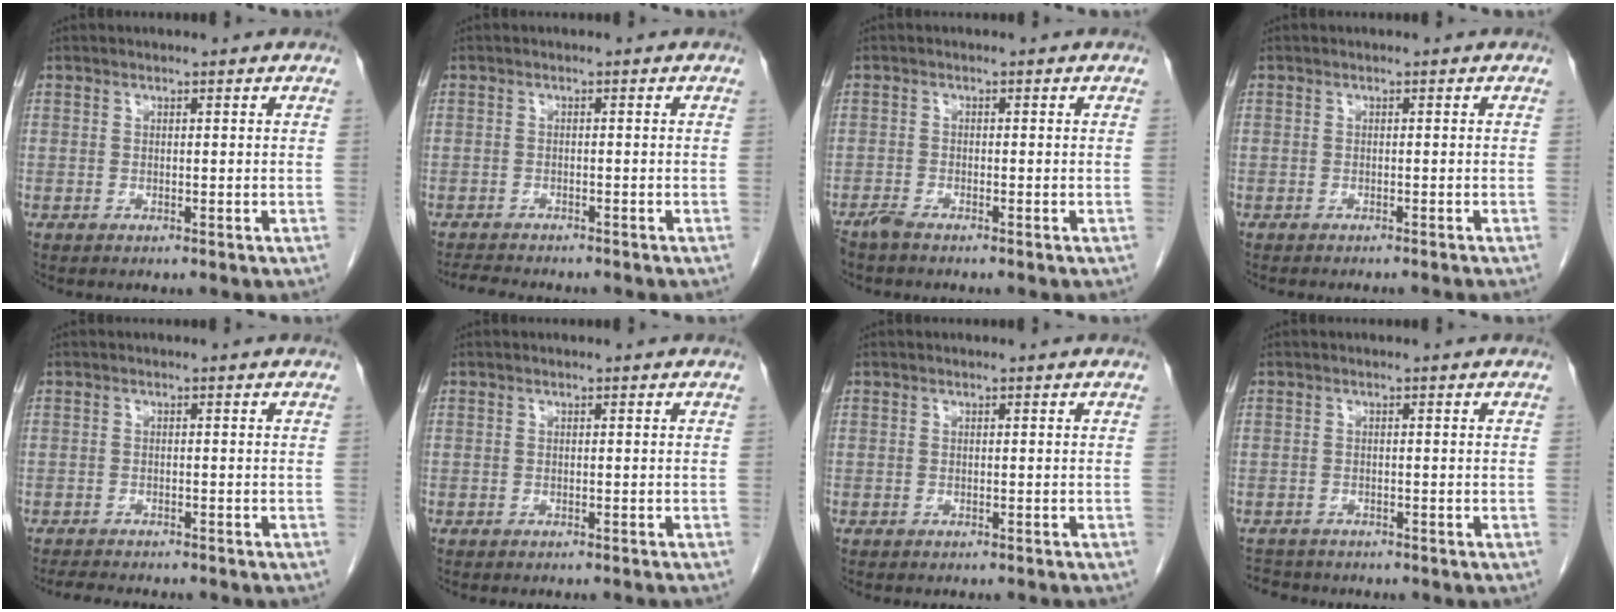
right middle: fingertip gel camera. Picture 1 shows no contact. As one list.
[{"total": 4.8, "force": [-4.4, 0.6, 1.8], "torque": [-0.028, -0.012, -0.070]}, {"total": 1.6, "force": [-1.5, 0.1, 0.7], "torque": [-0.021, -0.004, -0.030]}, {"total": 3.9, "force": [-3.6, -0.3, 1.5], "torque": [-0.011, -0.004, -0.047]}, {"total": 6.3, "force": [-5.6, 1.2, 2.6], "torque": [-0.038, -0.008, -0.083]}, {"total": 2.8, "force": [-2.6, -0.1, 1.0], "torque": [-0.013, -0.001, -0.033]}, {"total": 2.7, "force": [-2.5, 0.2, 1.0], "torque": [-0.014, -0.002, -0.032]}, {"total": 3.5, "force": [-3.3, 1.2, 0.3], "torque": [-0.004, -0.008, -0.054]}]